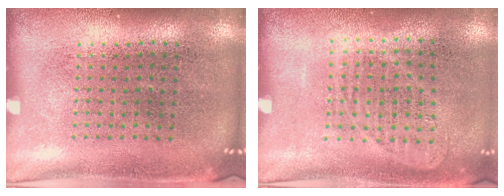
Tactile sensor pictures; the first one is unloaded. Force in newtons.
{"total": 1.0, "press": 0.9, "slide": 0.4}